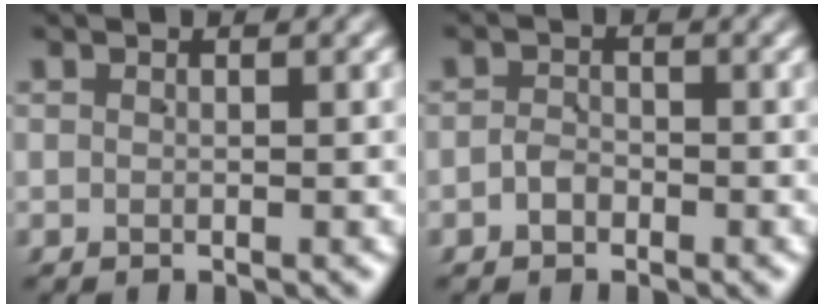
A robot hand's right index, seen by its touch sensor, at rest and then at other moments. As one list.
[{"total": 1.5, "force": [-1.2, 0.9, -0.1], "torque": [0.004, 0.003, -0.023]}]